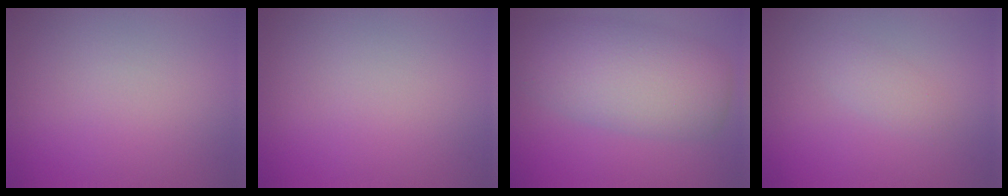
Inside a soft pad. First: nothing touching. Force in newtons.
{"total": 0.0}
{"total": 7.6, "press": 7.6, "slide": 0.3}
{"total": 1.4, "press": 1.4, "slide": 0.0}